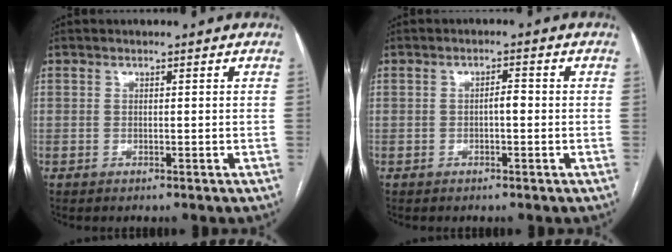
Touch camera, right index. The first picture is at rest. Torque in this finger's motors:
{"motor_torque": [0.46, 0.13, 0.12, 0.04]}